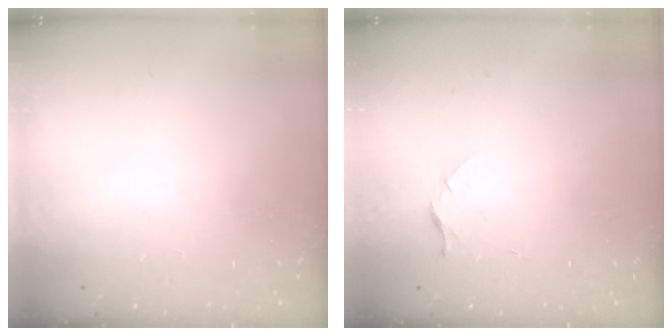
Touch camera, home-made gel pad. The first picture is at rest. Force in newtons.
{"total": 4.5, "press": 4.4, "slide": 0.4}